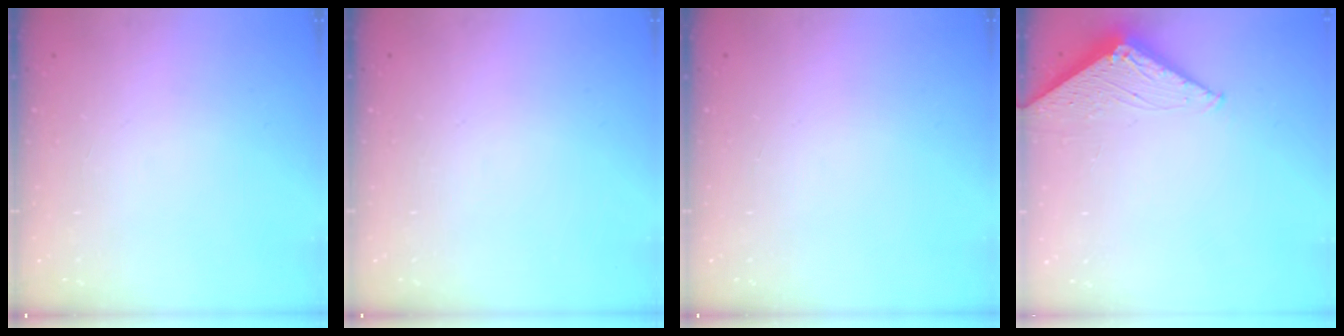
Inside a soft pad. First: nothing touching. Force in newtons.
{"total": 0.0}
{"total": 0.0}
{"total": 3.0, "press": 2.9, "slide": 0.3}